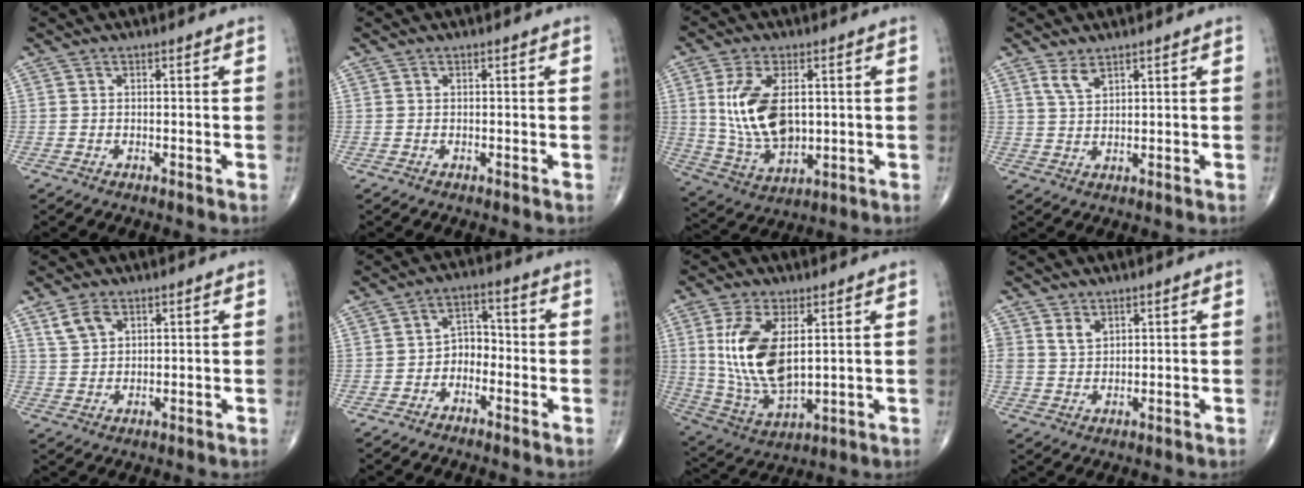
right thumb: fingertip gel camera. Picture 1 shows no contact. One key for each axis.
{"total": 0.0}
{"total": 14.3, "fx": 1.9, "fy": 8.0, "fz": 11.6, "tx": -0.215, "ty": -0.012, "tz": 0.049}
{"total": 2.7, "fx": 1.9, "fy": 1.0, "fz": 1.7, "tx": -0.033, "ty": -0.010, "tz": 0.045}
{"total": 4.6, "fx": 2.6, "fy": 2.9, "fz": 2.5, "tx": -0.041, "ty": -0.007, "tz": 0.056}
{"total": 4.7, "fx": -1.9, "fy": 3.5, "fz": 2.6, "tx": -0.019, "ty": 0.032, "tz": -0.047}
{"total": 15.1, "fx": 3.1, "fy": 7.4, "fz": 12.8, "tx": -0.251, "ty": -0.019, "tz": 0.074}
{"total": 3.6, "fx": 2.0, "fy": 2.5, "fz": 1.7, "tx": -0.018, "ty": -0.015, "tz": 0.044}